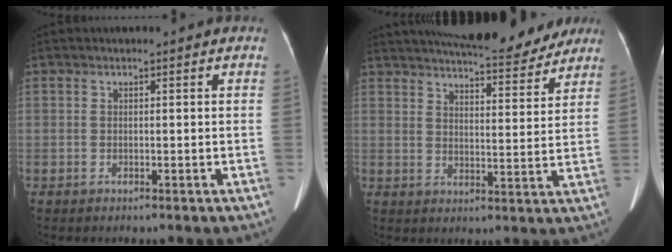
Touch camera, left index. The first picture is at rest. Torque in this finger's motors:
{"motor_torque": [-0.86, -1.28, -0.11, 0.03]}